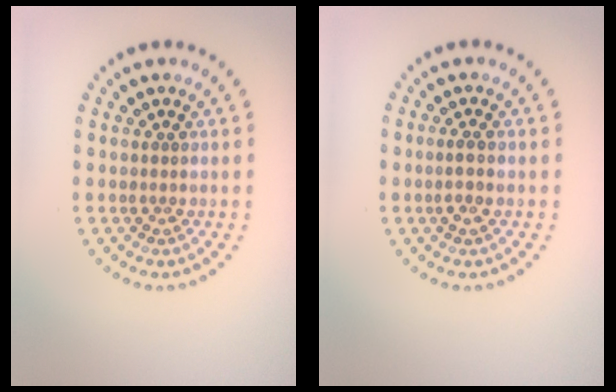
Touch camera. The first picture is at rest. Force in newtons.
{"total": 1.5, "press": 1.2, "slide": 0.9}